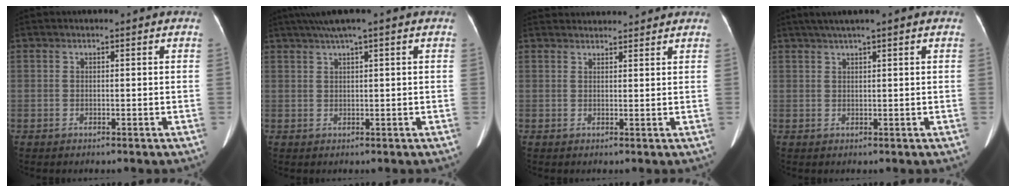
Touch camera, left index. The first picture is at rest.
{"total": 4.2, "force": [2.7, -0.4, 3.2], "torque": [-0.067, 0.023, 0.052]}
{"total": 6.8, "force": [6.6, 1.1, 1.0], "torque": [-0.011, 0.032, 0.084]}
{"total": 4.0, "force": [2.8, -0.2, 2.9], "torque": [-0.053, 0.023, 0.049]}